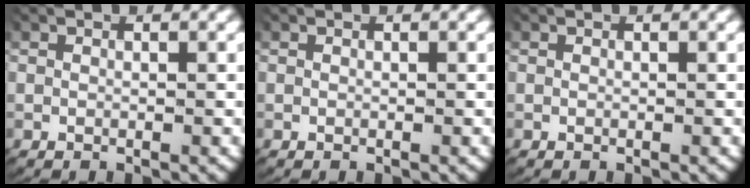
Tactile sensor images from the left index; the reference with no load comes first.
{"total": 0.0}
{"total": 0.0}